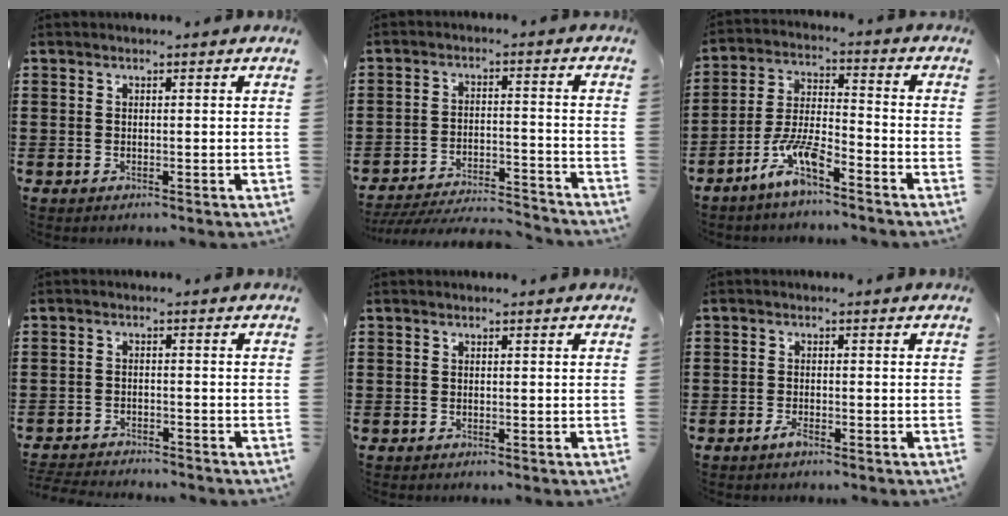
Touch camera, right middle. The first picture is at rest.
{"total": 5.0, "force": [-4.8, 0.4, 1.2], "torque": [-0.035, -0.004, -0.102]}
{"total": 7.4, "force": [-5.3, 1.6, 5.0], "torque": [-0.109, -0.003, -0.102]}
{"total": 2.8, "force": [-2.8, 0.1, 0.0], "torque": [-0.006, -0.003, -0.060]}
{"total": 0.0}
{"total": 1.7, "force": [-1.3, 0.7, 0.8], "torque": [-0.025, -0.003, -0.027]}